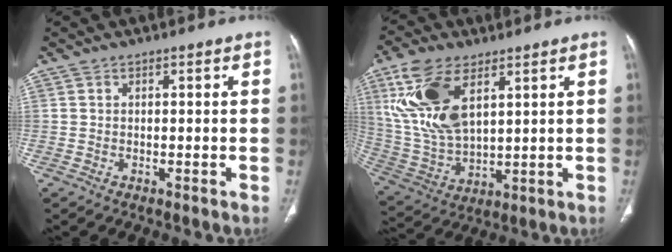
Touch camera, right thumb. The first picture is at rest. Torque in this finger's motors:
{"motor_torque": [1.10, 3.57, 1.65, 1.12, 0.24]}